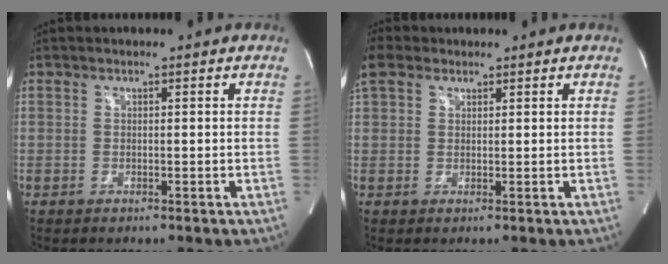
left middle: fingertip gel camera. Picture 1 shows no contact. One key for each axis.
{"total": 4.1, "fx": 3.0, "fy": 2.3, "fz": 1.7, "tx": -0.064, "ty": 0.023, "tz": 0.069}